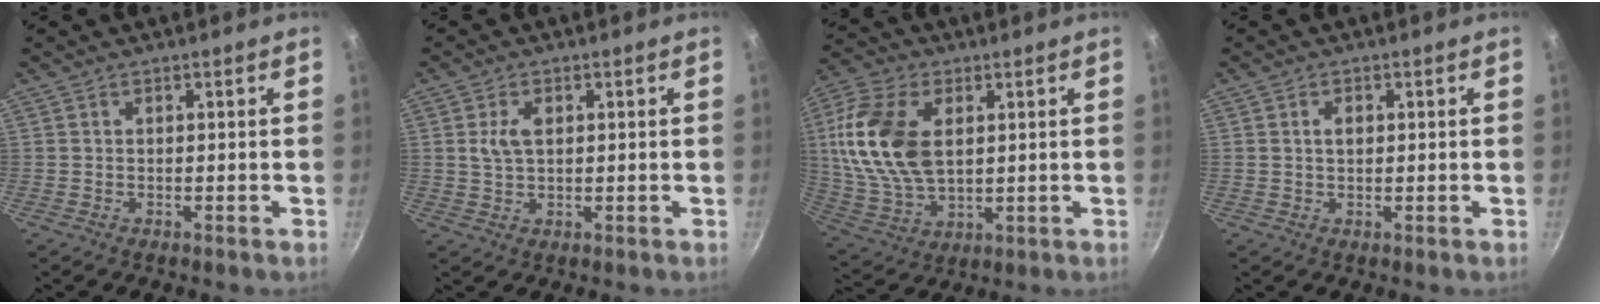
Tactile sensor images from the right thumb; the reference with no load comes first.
{"total": 4.0, "force": [0.7, 2.5, 3.1], "torque": [-0.052, 0.003, 0.013]}
{"total": 17.6, "force": [3.4, 10.8, 13.6], "torque": [-0.258, -0.008, 0.067]}
{"total": 1.6, "force": [0.2, 1.1, 1.1], "torque": [-0.013, 0.004, 0.004]}